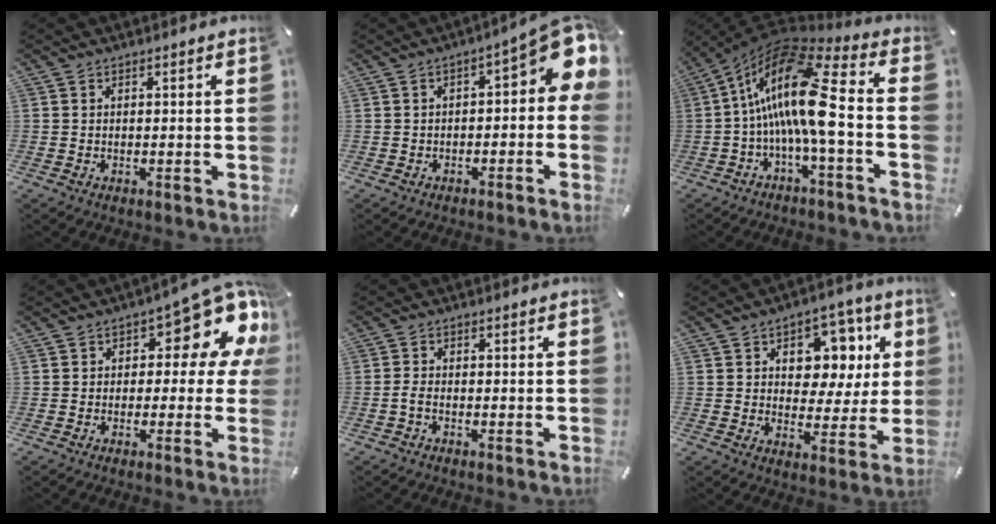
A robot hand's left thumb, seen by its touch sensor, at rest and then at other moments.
{"total": 8.7, "force": [2.8, 3.4, 7.5], "torque": [-0.092, -0.029, 0.044]}
{"total": 19.5, "force": [-2.5, 5.8, 18.5], "torque": [-0.373, 0.000, -0.053]}
{"total": 13.4, "force": [7.3, 6.1, 9.4], "torque": [-0.112, -0.061, 0.121]}
{"total": 1.9, "force": [-0.7, 0.9, 1.5], "torque": [-0.027, 0.005, -0.013]}
{"total": 10.7, "force": [3.7, 8.4, 5.4], "torque": [-0.071, -0.025, 0.065]}